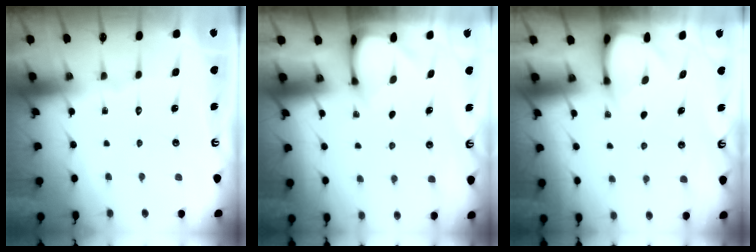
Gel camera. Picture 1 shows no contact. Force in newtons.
{"total": 3.4, "press": 3.4, "slide": 0.3}
{"total": 3.5, "press": 3.5, "slide": 0.3}